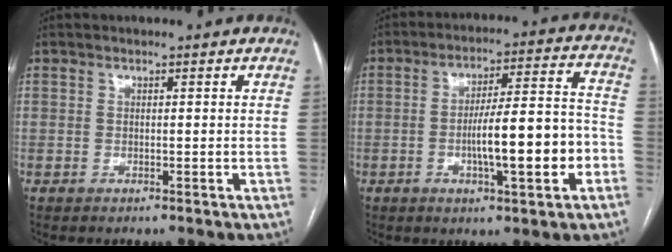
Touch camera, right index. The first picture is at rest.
{"total": 13.0, "force": [-3.6, 1.8, 12.3], "torque": [-0.197, 0.017, -0.050]}